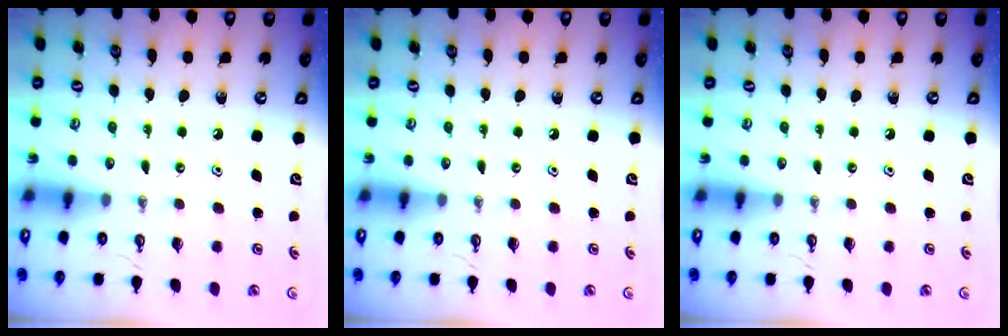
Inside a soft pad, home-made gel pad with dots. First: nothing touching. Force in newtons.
{"total": 0.0}
{"total": 0.0}